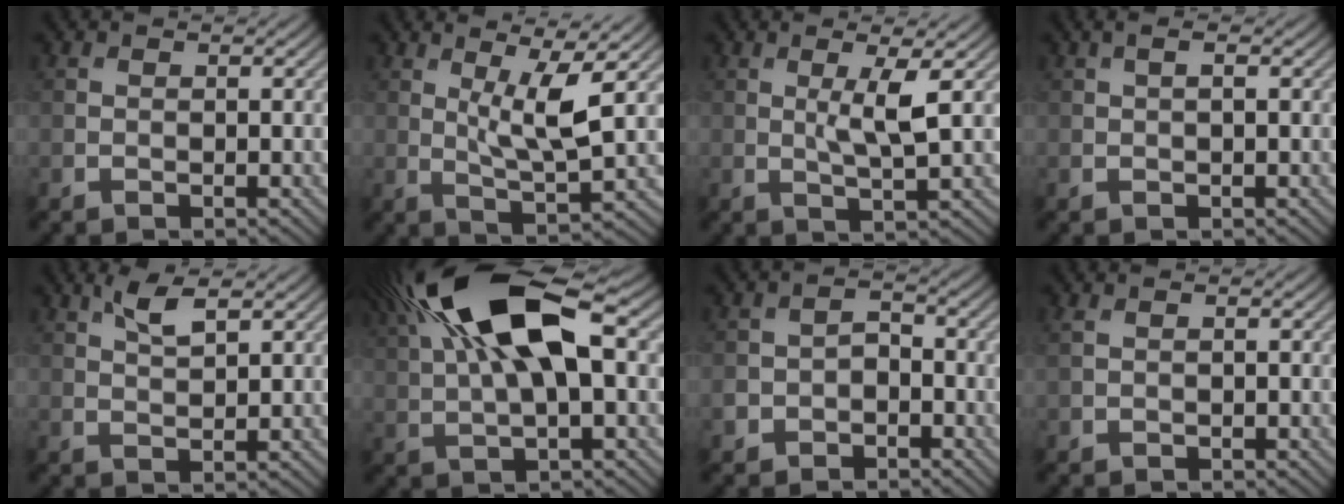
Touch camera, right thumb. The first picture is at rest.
{"total": 7.8, "force": [2.2, 1.4, 7.4], "torque": [-0.138, 0.003, 0.042]}
{"total": 4.3, "force": [0.9, 0.4, 4.1], "torque": [-0.085, 0.003, 0.022]}
{"total": 1.2, "force": [0.3, 0.2, 1.1], "torque": [-0.021, 0.002, 0.007]}
{"total": 3.2, "force": [2.0, 0.8, 2.4], "torque": [-0.055, 0.001, 0.040]}
{"total": 15.5, "force": [4.9, 5.9, 13.4], "torque": [-0.282, 0.023, 0.080]}
{"total": 3.1, "force": [-1.8, 2.2, 1.2], "torque": [-0.024, 0.000, -0.038]}
{"total": 1.3, "force": [0.3, 0.7, 1.0], "torque": [-0.028, 0.002, 0.008]}